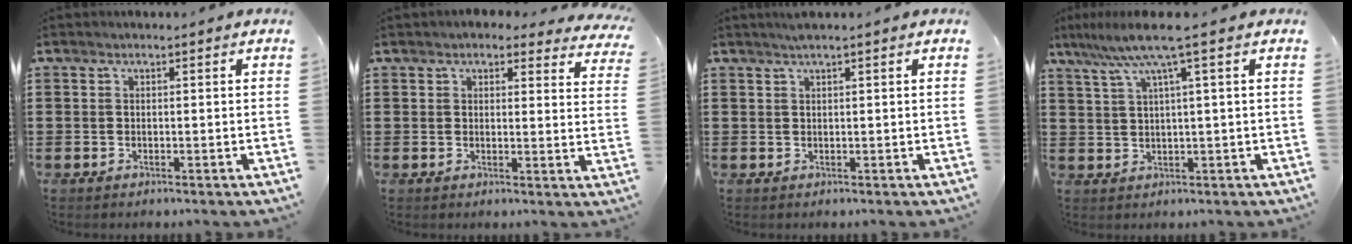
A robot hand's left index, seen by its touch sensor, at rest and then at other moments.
{"total": 3.3, "force": [3.0, 0.8, 1.0], "torque": [-0.013, -0.013, 0.051]}
{"total": 1.1, "force": [0.8, -0.1, 0.7], "torque": [-0.014, 0.000, 0.015]}
{"total": 6.7, "force": [3.1, -0.1, 5.9], "torque": [-0.129, -0.008, 0.048]}